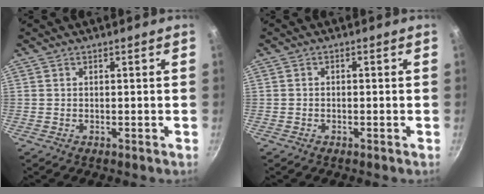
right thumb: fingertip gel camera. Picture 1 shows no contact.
{"total": 0.6, "force": [-0.4, 0.3, 0.4], "torque": [-0.012, 0.007, -0.008]}